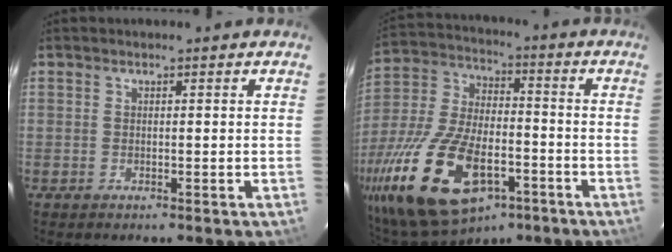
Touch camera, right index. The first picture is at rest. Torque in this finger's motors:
{"motor_torque": [1.65, -0.49, 1.05, 0.21]}